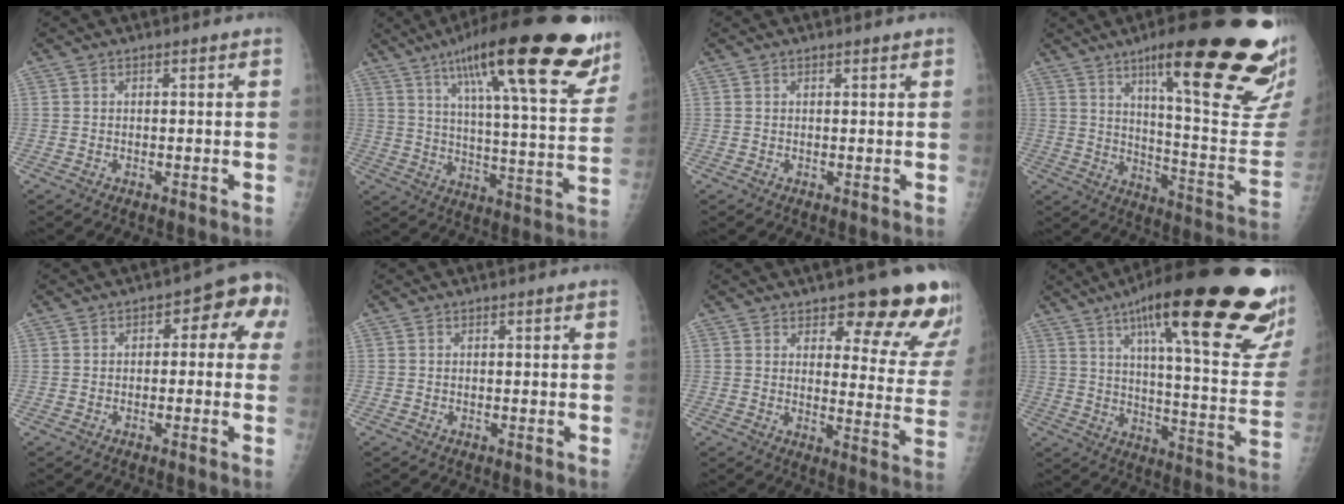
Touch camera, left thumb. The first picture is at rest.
{"total": 27.7, "force": [16.7, 5.9, 21.2], "torque": [-0.295, -0.041, 0.246]}
{"total": 0.8, "force": [0.6, 0.2, 0.5], "torque": [-0.006, -0.001, 0.008]}
{"total": 30.2, "force": [17.9, 4.9, 23.8], "torque": [-0.259, -0.072, 0.261]}
{"total": 7.7, "force": [0.7, 4.3, 6.3], "torque": [-0.038, 0.036, -0.003]}
{"total": 0.0}
{"total": 17.9, "force": [12.2, 6.2, 11.6], "torque": [-0.093, -0.069, 0.145]}
{"total": 32.9, "force": [19.4, 6.3, 25.8], "torque": [-0.293, -0.052, 0.278]}